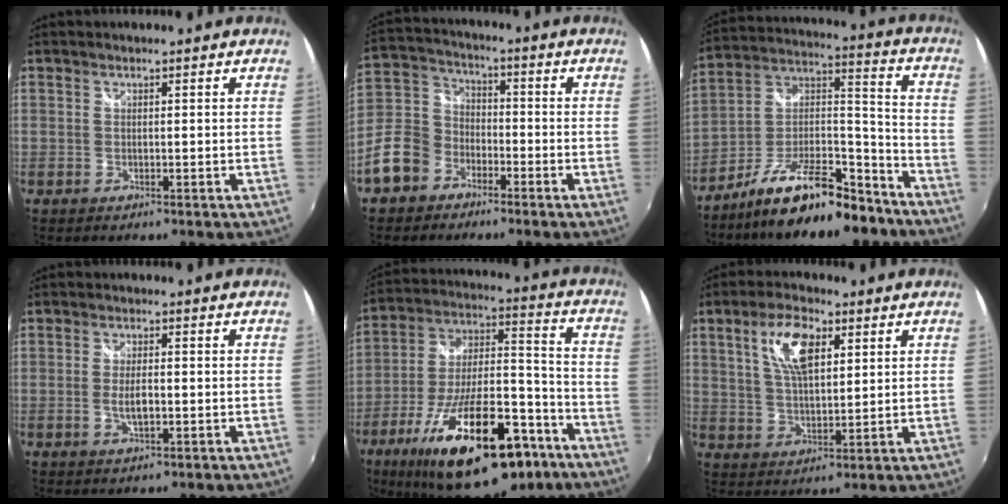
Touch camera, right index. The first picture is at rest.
{"total": 12.4, "force": [-6.9, 9.4, 4.3], "torque": [-0.118, 0.036, -0.126]}
{"total": 20.0, "force": [-14.1, 6.7, 12.5], "torque": [-0.217, 0.013, -0.228]}
{"total": 4.0, "force": [-0.8, 1.4, 3.6], "torque": [-0.069, -0.005, -0.014]}
{"total": 29.1, "force": [-16.9, 11.4, 20.8], "torque": [-0.359, -0.006, -0.253]}
{"total": 9.7, "force": [3.9, 4.3, 7.8], "torque": [-0.148, 0.013, 0.074]}